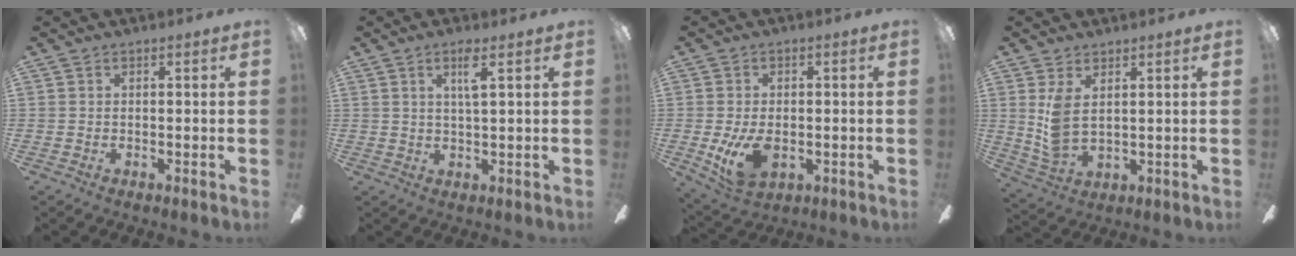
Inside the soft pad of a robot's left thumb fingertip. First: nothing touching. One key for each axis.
{"total": 4.3, "fx": 2.2, "fy": 0.6, "fz": 3.7, "tx": -0.063, "ty": -0.004, "tz": 0.031}
{"total": 10.2, "fx": -2.1, "fy": 6.2, "fz": 7.8, "tx": -0.148, "ty": -0.007, "tz": -0.034}
{"total": 6.3, "fx": 2.4, "fy": 3.2, "fz": 4.9, "tx": -0.109, "ty": -0.016, "tz": 0.042}